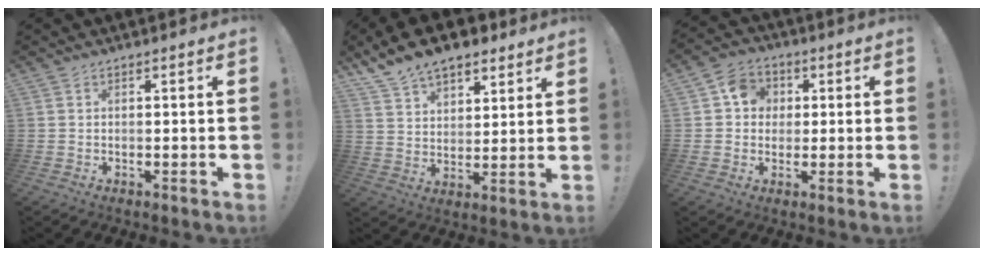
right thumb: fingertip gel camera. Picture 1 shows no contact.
{"total": 11.8, "force": [9.2, 6.0, 4.4], "torque": [-0.085, -0.058, 0.175]}
{"total": 8.4, "force": [1.4, 7.6, 3.3], "torque": [-0.049, 0.010, 0.031]}